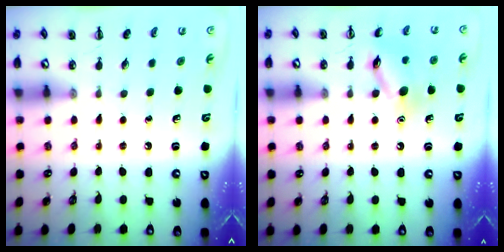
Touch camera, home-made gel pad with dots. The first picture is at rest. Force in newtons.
{"total": 11.6, "press": 11.5, "slide": 1.0}